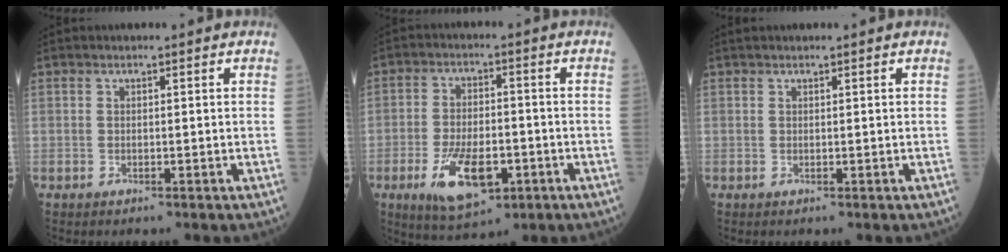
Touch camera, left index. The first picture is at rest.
{"total": 9.9, "force": [-3.9, 4.3, 8.0], "torque": [-0.156, -0.010, -0.060]}
{"total": 1.6, "force": [1.4, 0.0, 0.7], "torque": [-0.007, 0.022, 0.024]}